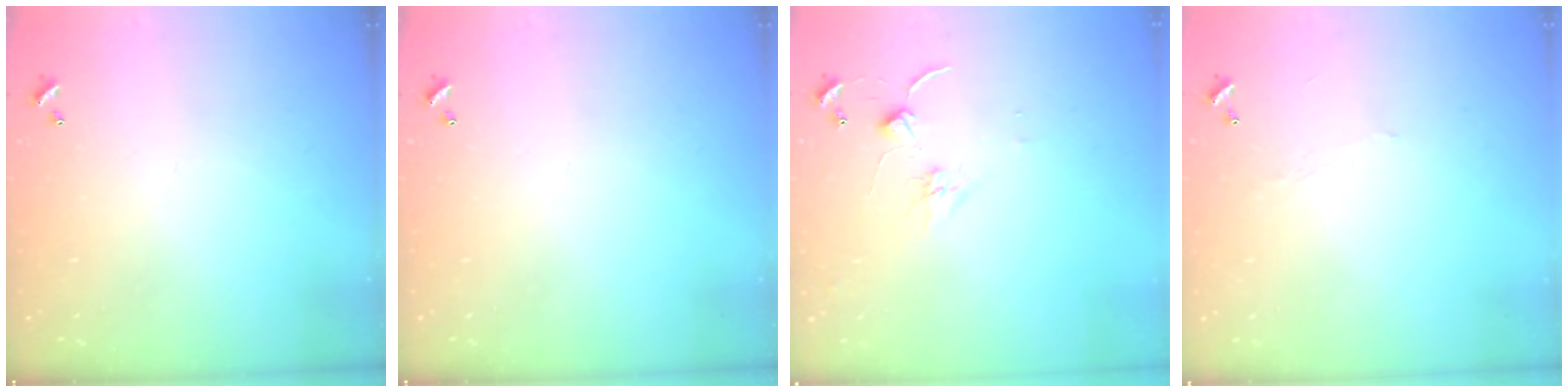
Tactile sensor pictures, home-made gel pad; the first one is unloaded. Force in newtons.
{"total": 0.0}
{"total": 0.6, "press": 0.5, "slide": 0.3}
{"total": 1.7, "press": 1.7, "slide": 0.4}